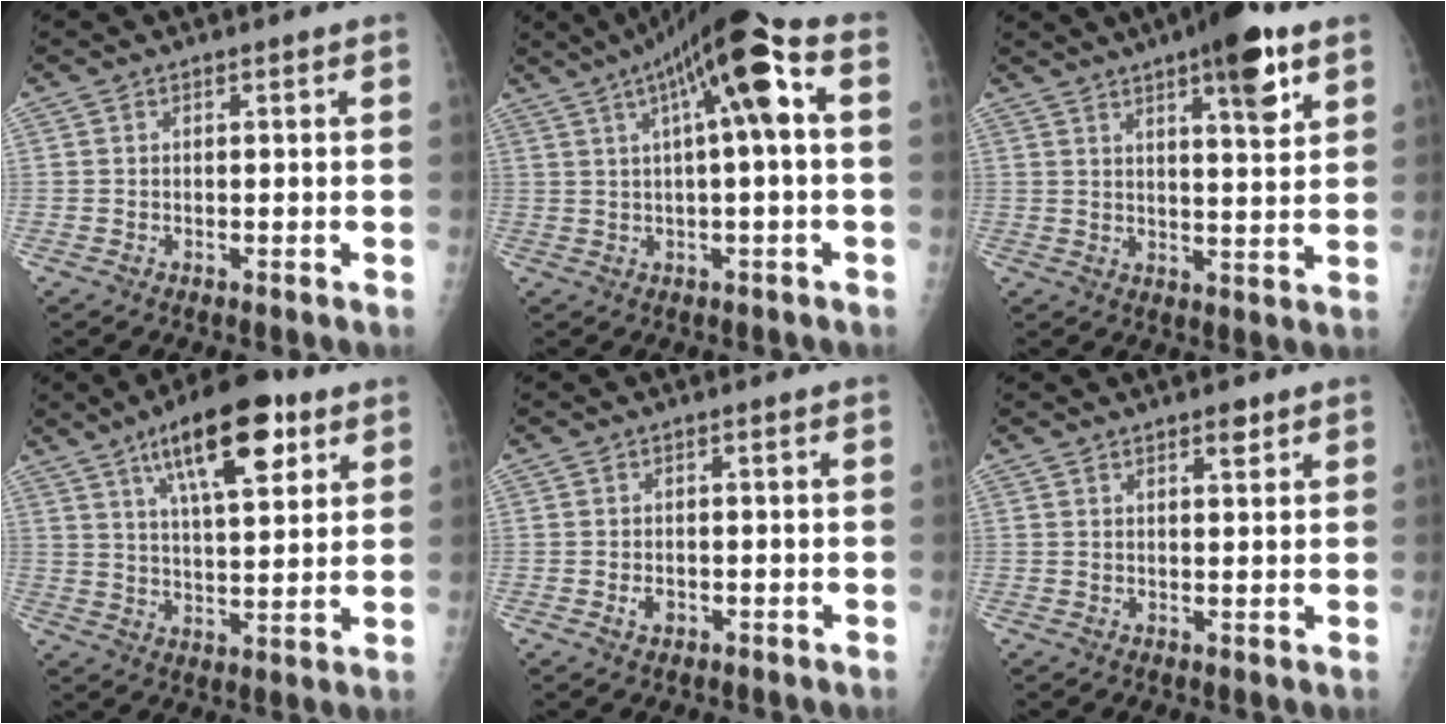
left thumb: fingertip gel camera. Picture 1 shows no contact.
{"total": 13.2, "force": [3.4, 2.3, 12.5], "torque": [-0.212, 0.041, 0.048]}
{"total": 11.2, "force": [6.2, 2.7, 8.9], "torque": [-0.112, -0.028, 0.085]}
{"total": 15.9, "force": [8.2, 5.7, 12.4], "torque": [-0.169, -0.026, 0.131]}
{"total": 1.7, "force": [-0.7, 1.2, 1.1], "torque": [-0.015, 0.004, -0.009]}
{"total": 2.4, "force": [1.6, 0.9, 1.5], "torque": [-0.014, -0.009, 0.024]}